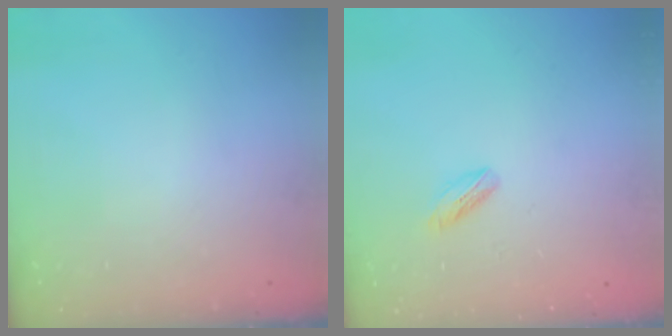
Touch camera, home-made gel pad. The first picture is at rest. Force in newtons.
{"total": 3.6, "press": 3.4, "slide": 1.0}